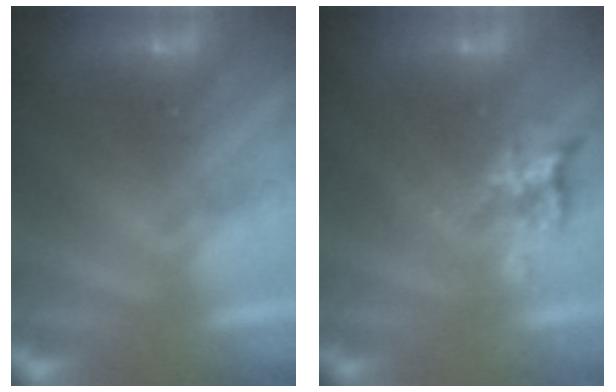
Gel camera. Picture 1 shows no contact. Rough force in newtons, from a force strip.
{"total": 2.4}